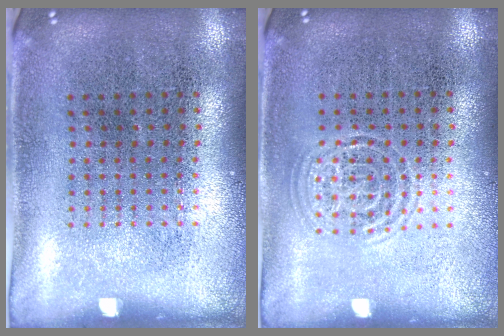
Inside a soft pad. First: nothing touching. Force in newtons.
{"total": 1.5, "press": 1.4, "slide": 0.1}